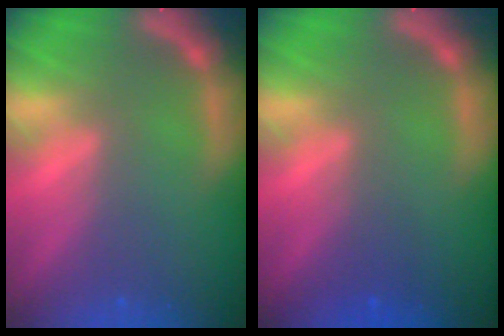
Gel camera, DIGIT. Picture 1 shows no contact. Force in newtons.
{"total": 1.5}